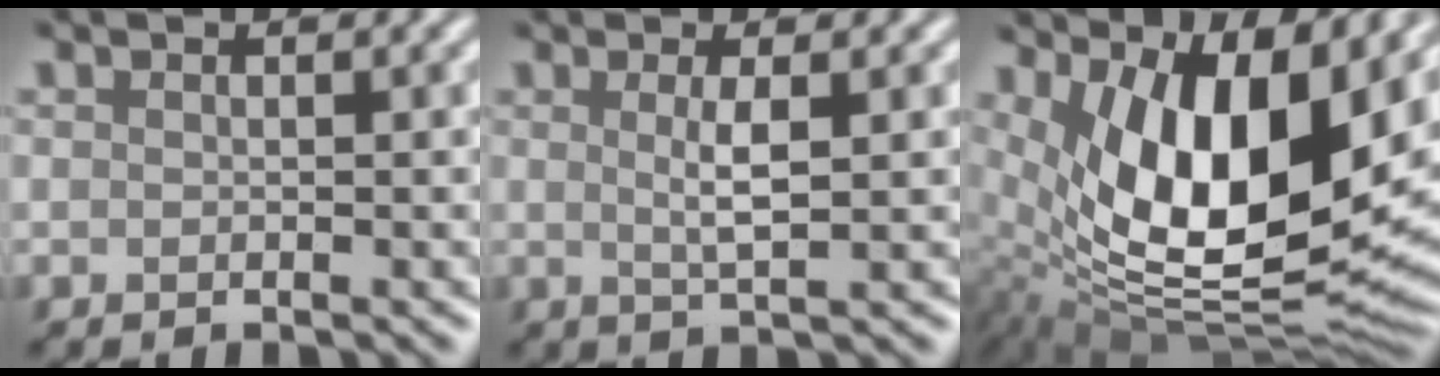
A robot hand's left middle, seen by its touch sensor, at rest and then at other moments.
{"total": 2.4, "force": [0.4, 0.4, 2.3], "torque": [-0.042, 0.003, 0.012]}
{"total": 14.3, "force": [3.8, 6.3, 12.3], "torque": [-0.190, -0.012, 0.070]}